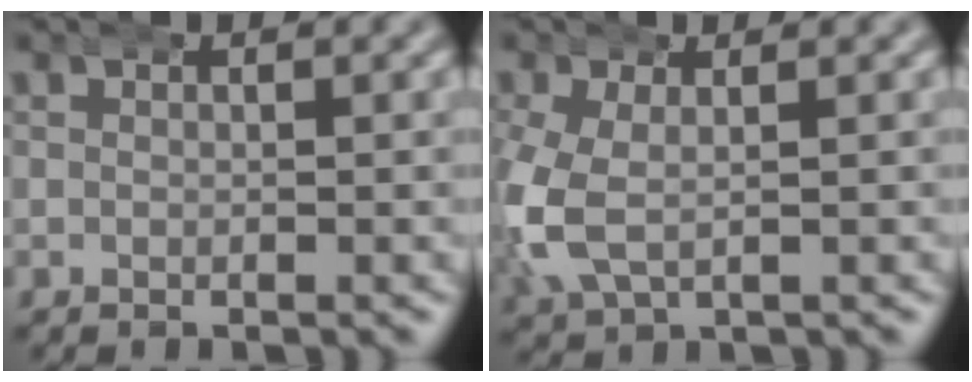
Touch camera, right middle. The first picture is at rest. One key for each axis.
{"total": 4.6, "fx": -0.6, "fy": 3.4, "fz": 3.0, "tx": -0.104, "ty": -0.012, "tz": 0.002}